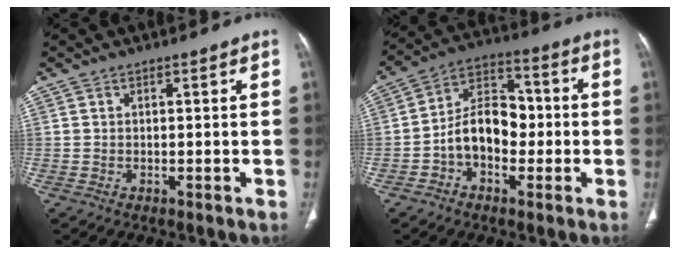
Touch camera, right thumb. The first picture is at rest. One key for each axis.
{"total": 11.5, "fx": -2.2, "fy": 8.1, "fz": 7.9, "tx": -0.107, "ty": 0.042, "tz": -0.051}